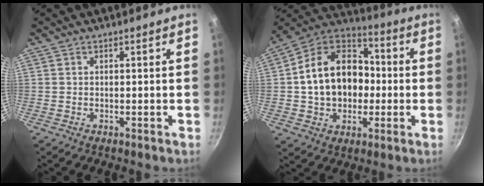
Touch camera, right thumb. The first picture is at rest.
{"total": 19.2, "force": [-0.3, 14.6, 12.5], "torque": [-0.188, 0.043, -0.011]}